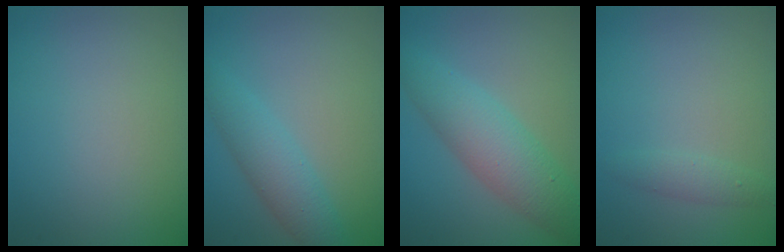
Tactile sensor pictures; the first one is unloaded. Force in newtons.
{"total": 3.2, "press": 3.2, "slide": 0.0}
{"total": 5.2, "press": 5.2, "slide": 0.0}
{"total": 1.3, "press": 1.3, "slide": 0.0}